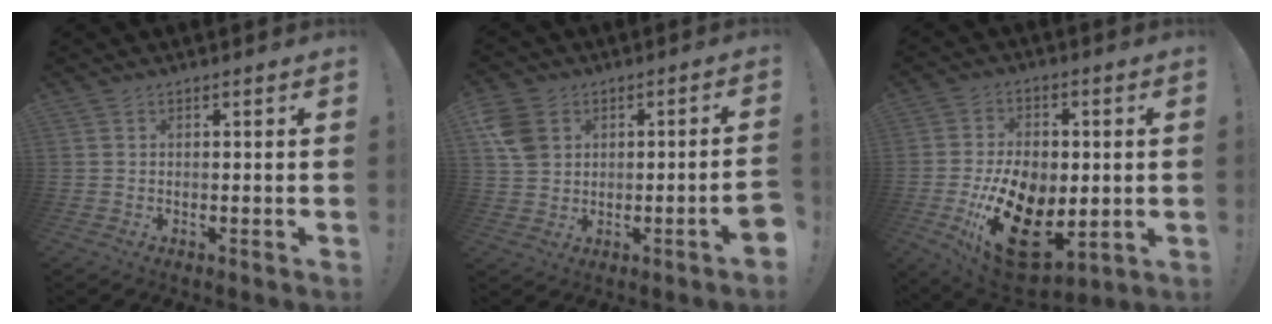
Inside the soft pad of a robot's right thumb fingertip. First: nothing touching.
{"total": 7.9, "force": [0.3, 5.8, 5.4], "torque": [-0.106, 0.013, 0.016]}
{"total": 20.6, "force": [-5.0, 13.5, 14.7], "torque": [-0.259, 0.021, -0.065]}